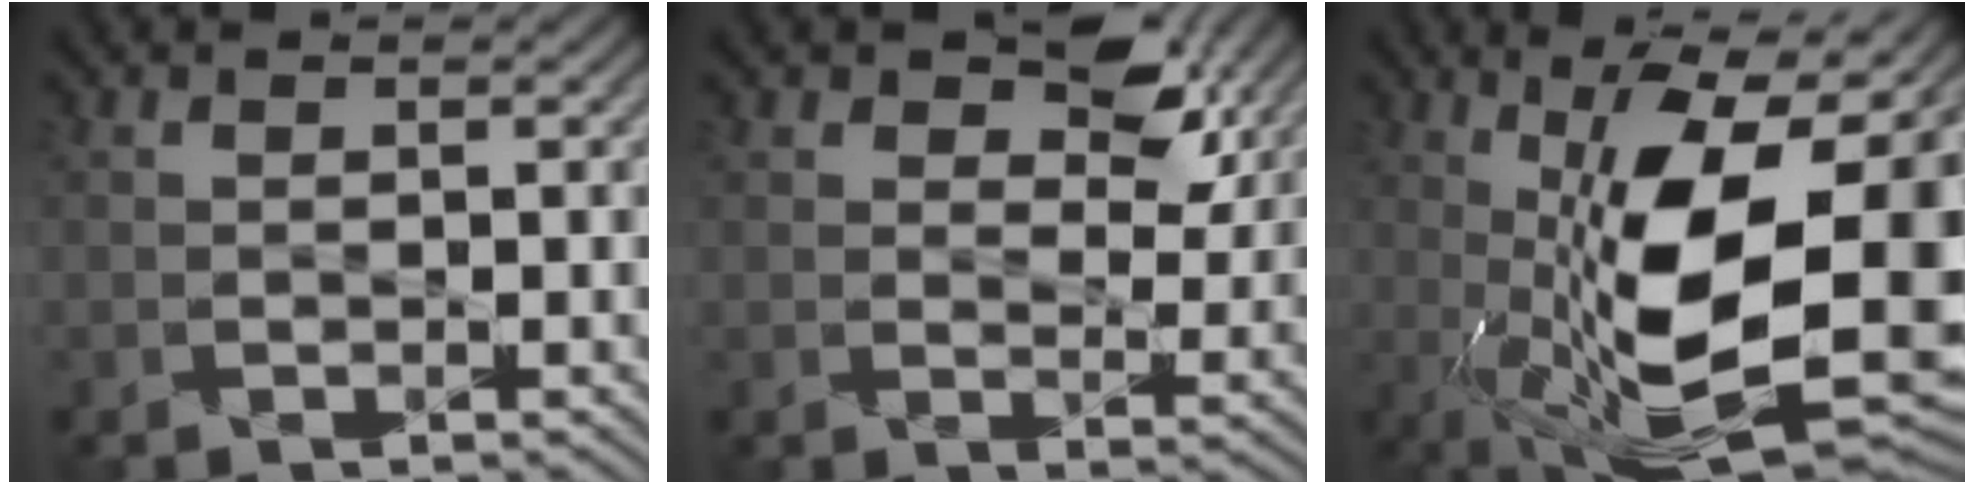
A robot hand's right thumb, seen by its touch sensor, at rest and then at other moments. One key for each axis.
{"total": 7.0, "fx": 4.0, "fy": 3.9, "fz": 4.3, "tx": -0.064, "ty": -0.005, "tz": 0.053}
{"total": 18.7, "fx": -0.4, "fy": 7.0, "fz": 17.3, "tx": -0.286, "ty": -0.016, "tz": -0.002}